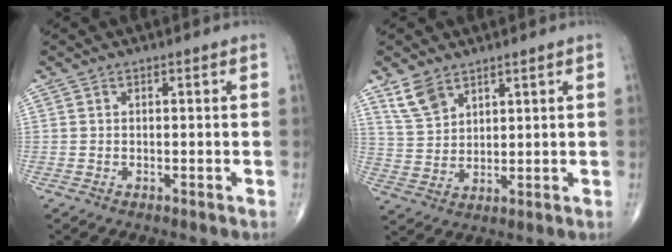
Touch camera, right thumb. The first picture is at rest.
{"total": 6.2, "force": [4.3, 3.4, 2.8], "torque": [-0.046, -0.018, 0.096]}